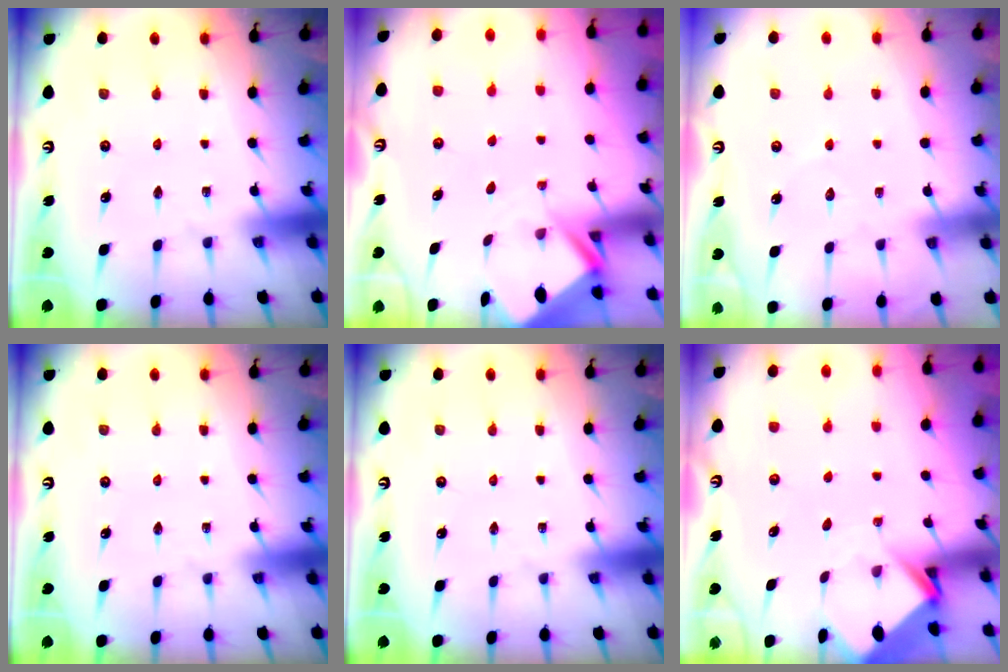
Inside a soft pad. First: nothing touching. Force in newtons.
{"total": 2.4, "press": 2.4, "slide": 0.1}
{"total": 4.9, "press": 4.9, "slide": 0.7}
{"total": 0.0}
{"total": 0.0}
{"total": 4.0, "press": 4.0, "slide": 0.1}